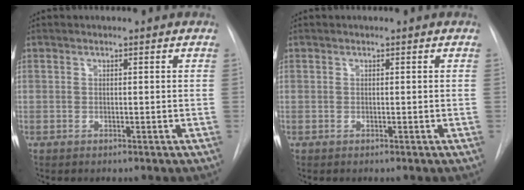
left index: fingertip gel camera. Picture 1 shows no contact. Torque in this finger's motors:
{"motor_torque": [-0.03, 0.03, 0.02, 0.00]}